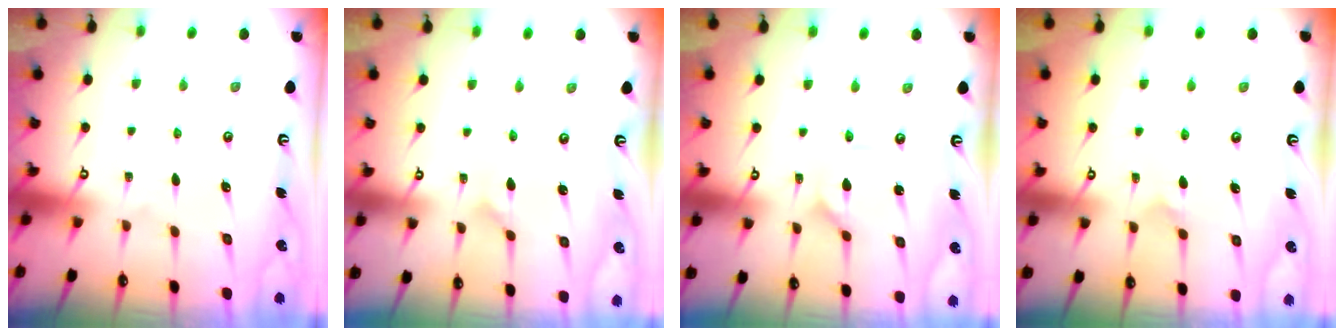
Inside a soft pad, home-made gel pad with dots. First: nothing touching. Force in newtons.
{"total": 2.2, "press": 2.2, "slide": 0.2}
{"total": 2.1, "press": 2.1, "slide": 0.2}
{"total": 3.8, "press": 3.8, "slide": 0.2}